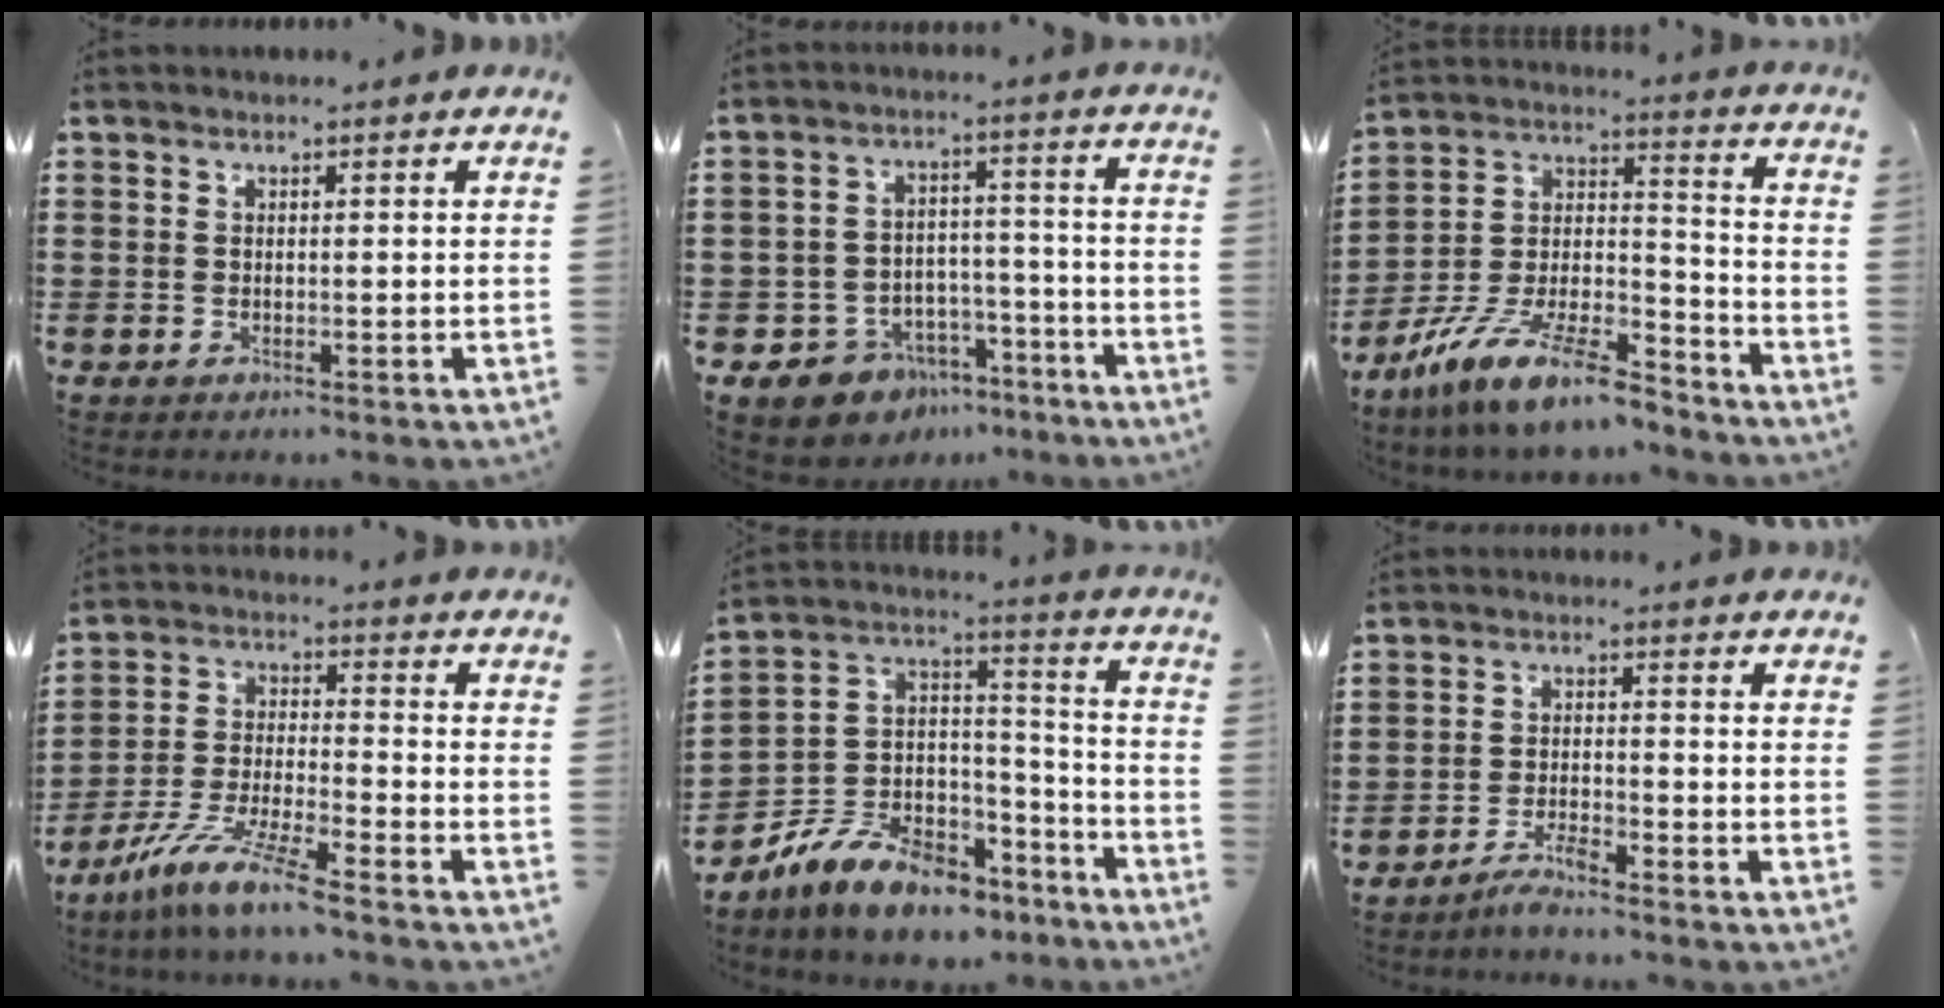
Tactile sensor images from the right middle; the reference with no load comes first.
{"total": 6.6, "force": [-5.4, 3.8, 0.6], "torque": [-0.021, 0.032, -0.103]}
{"total": 13.5, "force": [-11.2, 1.9, 7.2], "torque": [-0.131, 0.031, -0.214]}
{"total": 9.8, "force": [-8.3, -0.3, 5.3], "torque": [-0.109, -0.004, -0.166]}
{"total": 10.2, "force": [-8.4, 4.1, 3.9], "torque": [-0.101, 0.020, -0.169]}
{"total": 3.1, "force": [-2.9, 0.0, 1.1], "torque": [-0.027, 0.002, -0.058]}